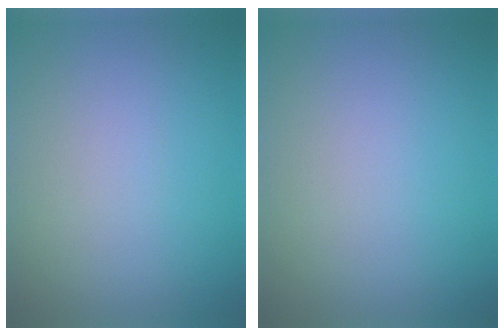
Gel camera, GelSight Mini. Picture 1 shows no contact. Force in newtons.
{"total": 0.0}